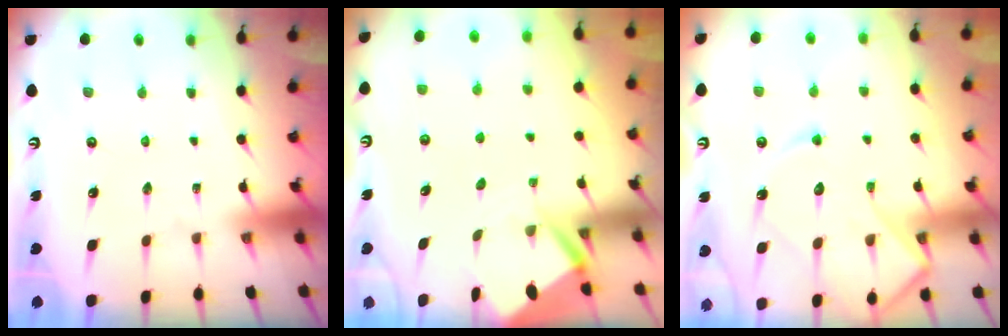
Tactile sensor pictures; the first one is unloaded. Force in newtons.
{"total": 3.5, "press": 3.5, "slide": 0.4}
{"total": 12.3, "press": 12.3, "slide": 1.3}